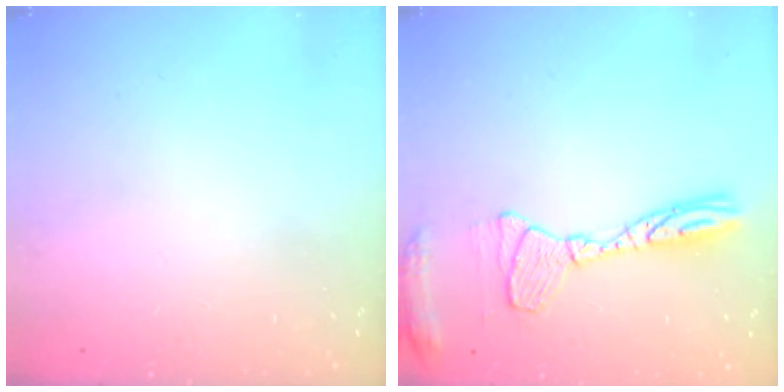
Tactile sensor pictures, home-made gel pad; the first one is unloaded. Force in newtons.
{"total": 14.2, "press": 14.1, "slide": 1.2}